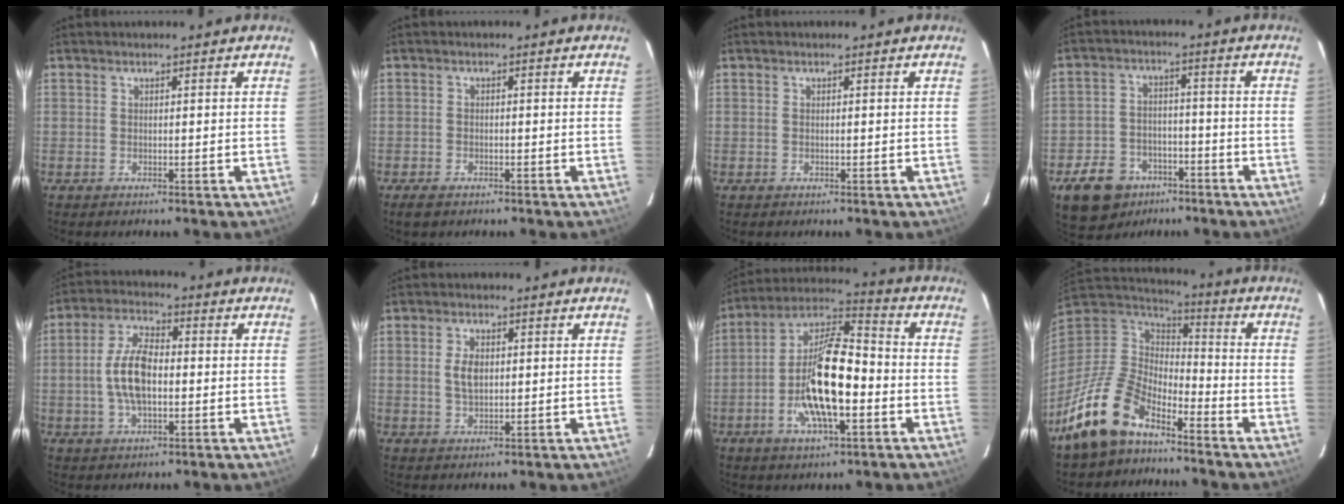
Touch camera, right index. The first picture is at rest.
{"total": 2.5, "force": [-1.8, 1.4, 1.0], "torque": [-0.029, -0.002, -0.032]}
{"total": 0.0}
{"total": 12.1, "force": [-7.4, 8.5, 4.5], "torque": [-0.121, 0.016, -0.100]}
{"total": 9.2, "force": [-1.0, 4.5, 8.0], "torque": [-0.161, 0.011, -0.017]}
{"total": 4.1, "force": [0.5, 2.5, 3.2], "torque": [-0.061, 0.004, 0.011]}
{"total": 16.8, "force": [-4.4, 6.0, 15.0], "torque": [-0.296, 0.003, -0.089]}
{"total": 16.1, "force": [-11.0, 8.1, 8.6], "torque": [-0.195, -0.005, -0.204]}